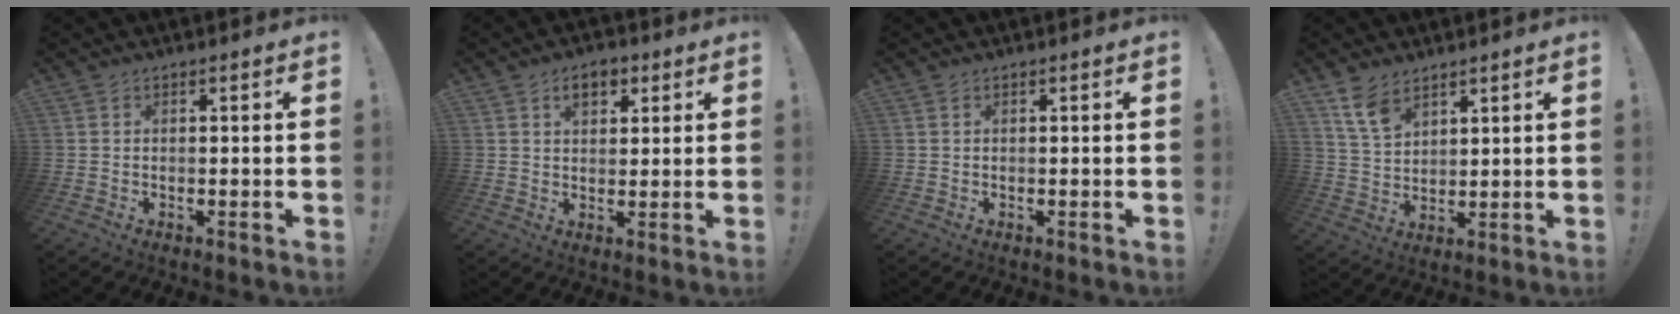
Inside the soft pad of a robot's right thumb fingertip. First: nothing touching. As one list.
[{"total": 6.1, "force": [2.9, 4.0, 3.5], "torque": [-0.041, -0.003, 0.049]}, {"total": 0.0}, {"total": 8.1, "force": [5.8, 4.2, 3.8], "torque": [-0.069, -0.031, 0.112]}]